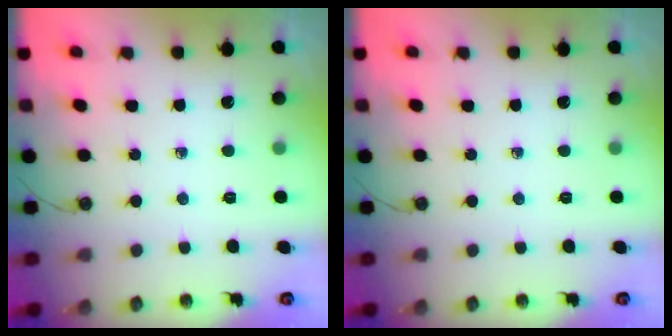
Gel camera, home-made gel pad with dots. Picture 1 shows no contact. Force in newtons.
{"total": 0.0}